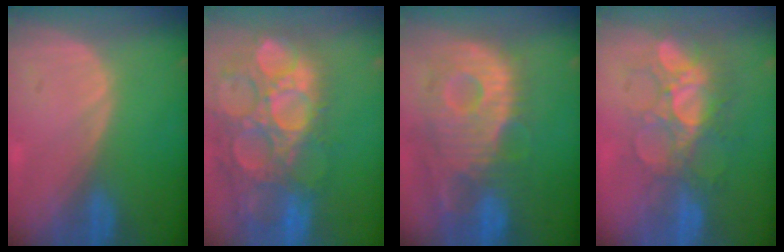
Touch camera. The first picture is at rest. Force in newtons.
{"total": 15.6, "press": 12.9, "slide": 8.8}
{"total": 12.5, "press": 10.9, "slide": 6.0}
{"total": 9.4, "press": 8.5, "slide": 4.0}